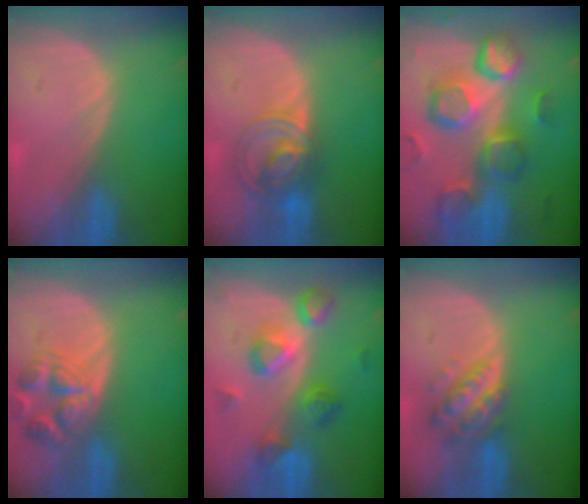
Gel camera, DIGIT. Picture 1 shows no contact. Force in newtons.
{"total": 7.1, "press": 6.5, "slide": 2.9}
{"total": 12.9, "press": 11.3, "slide": 6.3}
{"total": 7.1, "press": 6.4, "slide": 3.2}
{"total": 7.6, "press": 7.6, "slide": 0.6}
{"total": 6.3, "press": 5.7, "slide": 2.6}